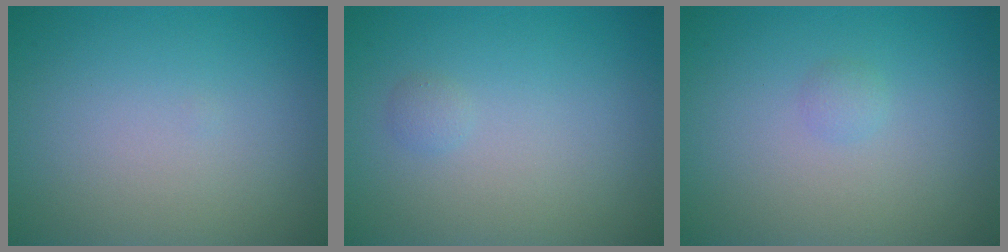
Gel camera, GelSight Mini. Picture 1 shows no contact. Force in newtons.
{"total": 0.6, "press": 0.6, "slide": 0.0}
{"total": 0.7, "press": 0.7, "slide": 0.1}